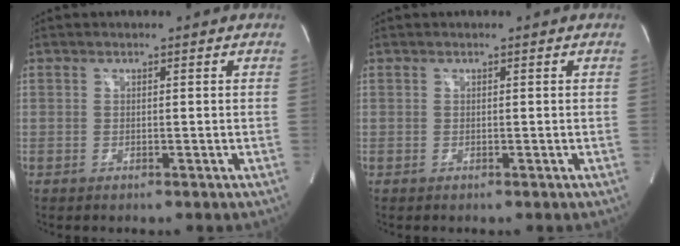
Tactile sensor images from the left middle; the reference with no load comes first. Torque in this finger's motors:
{"motor_torque": [-0.03, 0.01, 0.03, 0.01]}